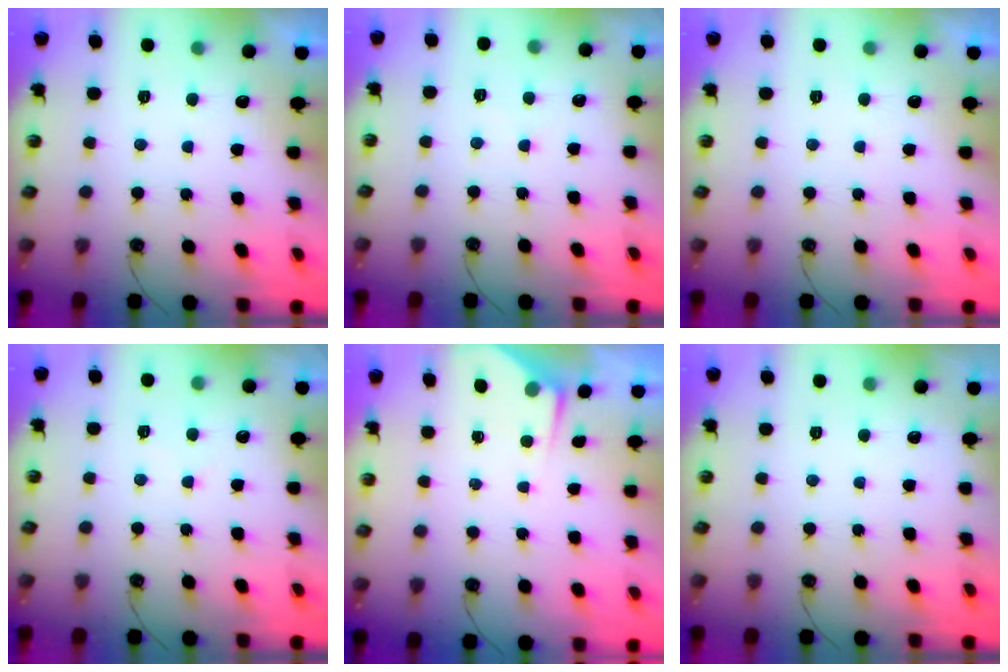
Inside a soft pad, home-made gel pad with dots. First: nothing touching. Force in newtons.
{"total": 1.8, "press": 1.8, "slide": 0.4}
{"total": 0.0}
{"total": 2.9, "press": 2.9, "slide": 0.4}
{"total": 3.6, "press": 3.6, "slide": 0.5}
{"total": 0.0}